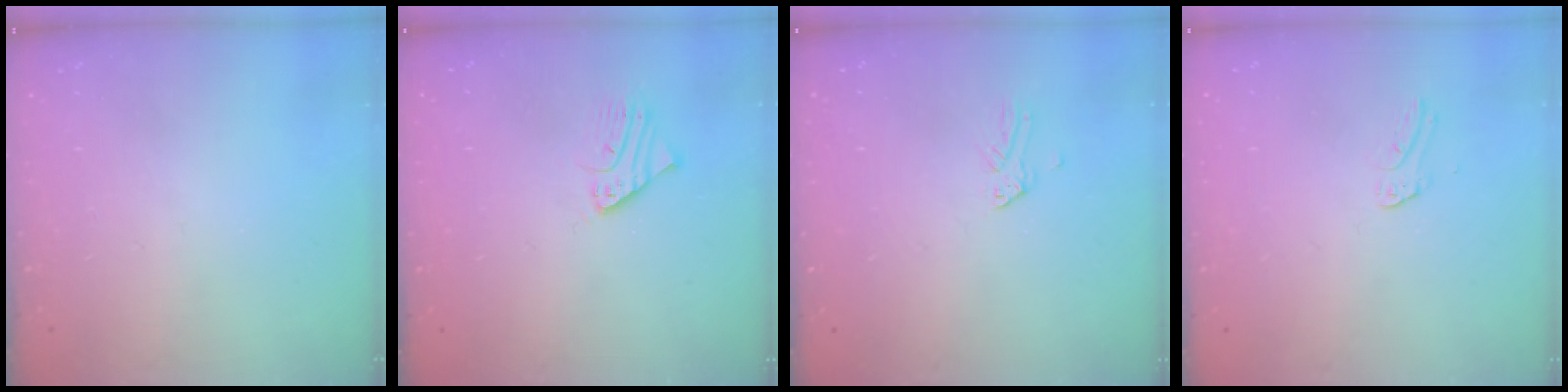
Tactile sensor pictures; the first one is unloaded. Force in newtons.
{"total": 2.1, "press": 2.1, "slide": 0.1}
{"total": 0.0}
{"total": 3.3, "press": 3.3, "slide": 0.3}